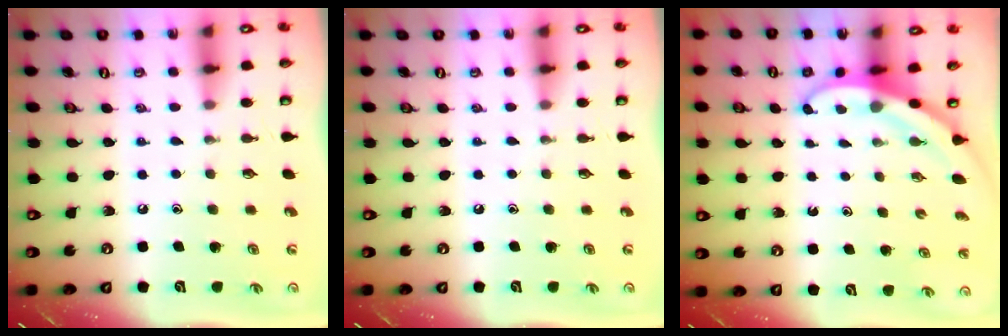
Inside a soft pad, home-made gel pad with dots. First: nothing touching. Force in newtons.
{"total": 0.0}
{"total": 3.2, "press": 3.2, "slide": 0.1}